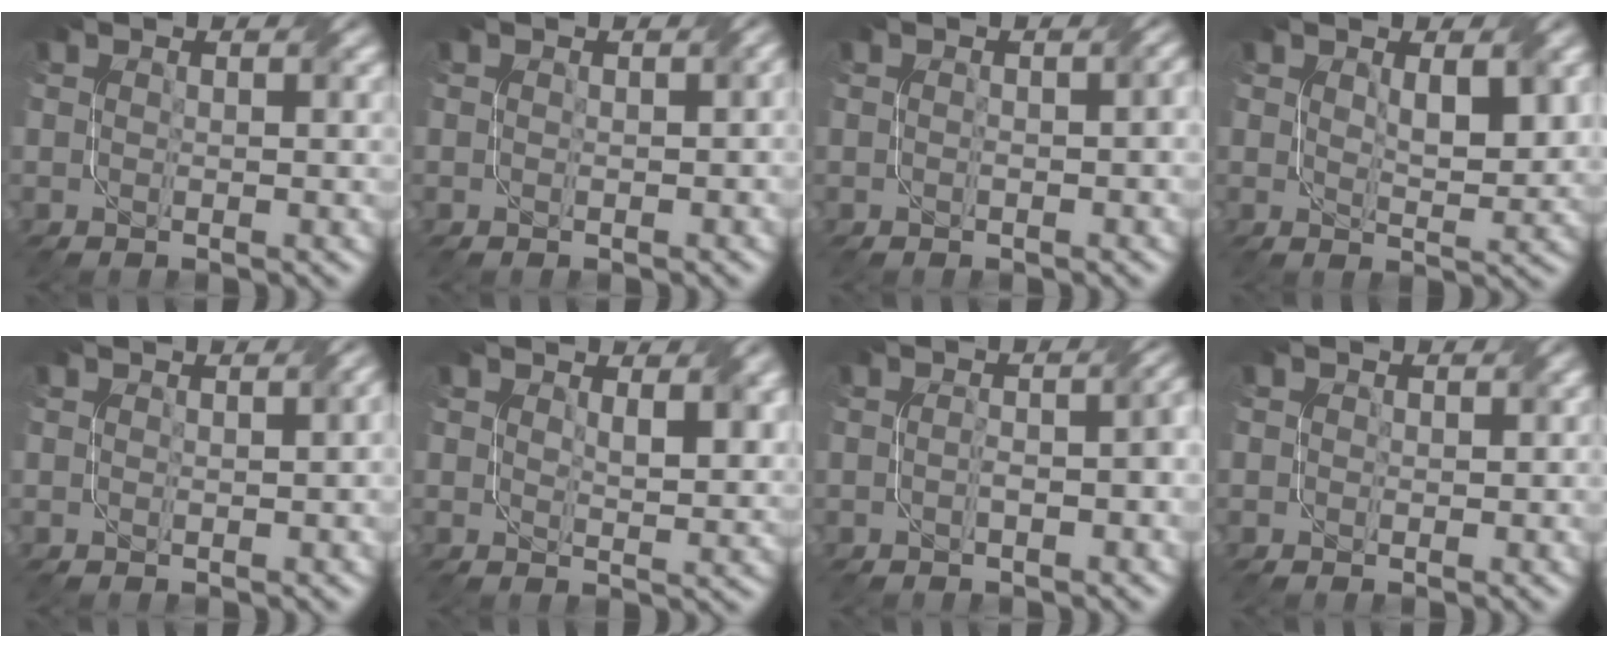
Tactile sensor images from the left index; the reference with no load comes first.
{"total": 0.8, "force": [0.1, 0.4, 0.7], "torque": [-0.007, 0.002, 0.004]}
{"total": 1.5, "force": [-0.2, 0.6, 1.4], "torque": [-0.019, 0.000, 0.000]}
{"total": 3.0, "force": [1.1, 1.2, 2.6], "torque": [-0.045, -0.006, 0.023]}
{"total": 1.3, "force": [0.2, 0.4, 1.2], "torque": [-0.014, 0.000, 0.005]}
{"total": 2.9, "force": [1.5, 1.2, 2.1], "torque": [-0.035, -0.005, 0.029]}
{"total": 3.6, "force": [-0.7, 1.4, 3.2], "torque": [-0.031, 0.010, -0.012]}
{"total": 0.9, "force": [0.2, 0.9, 0.3], "torque": [0.000, -0.002, -0.003]}